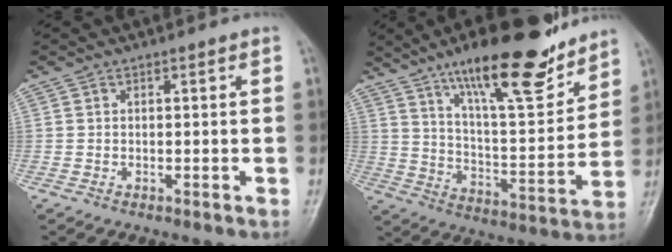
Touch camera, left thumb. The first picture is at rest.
{"total": 21.0, "force": [14.6, 5.5, 14.0], "torque": [-0.183, -0.077, 0.238]}